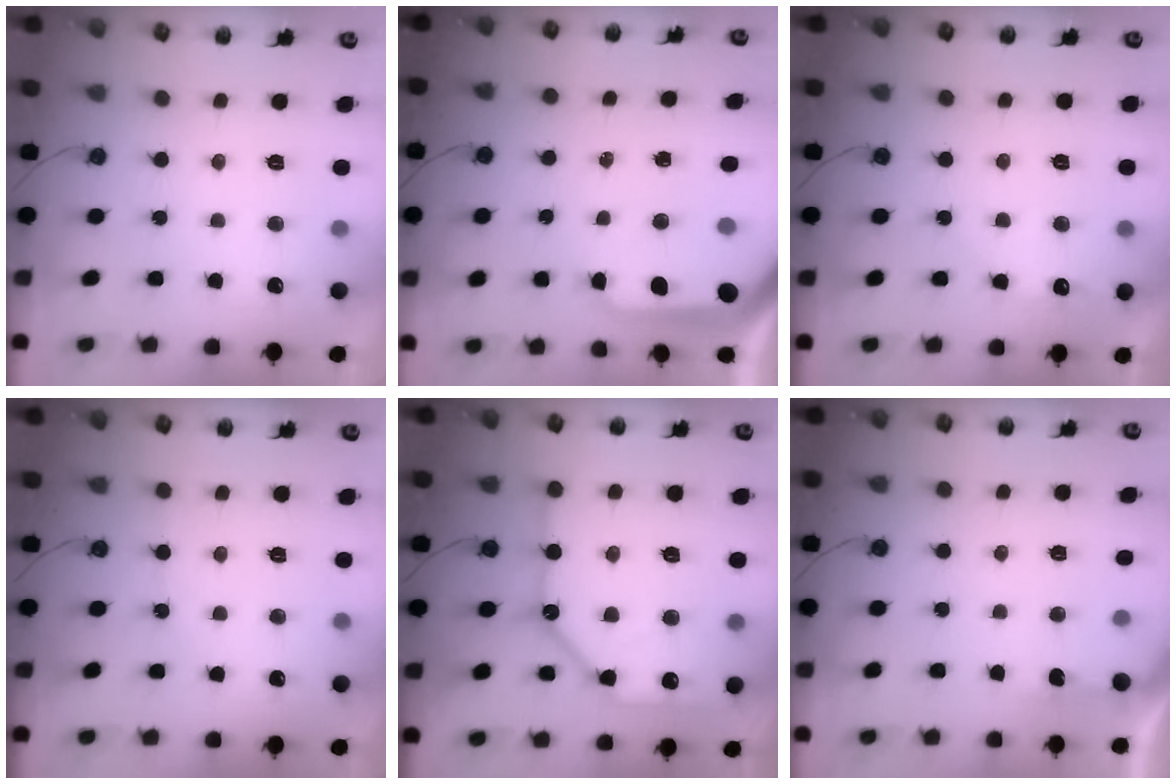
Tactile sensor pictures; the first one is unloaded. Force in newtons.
{"total": 13.0, "press": 12.9, "slide": 1.7}
{"total": 4.6, "press": 4.5, "slide": 0.5}
{"total": 2.3, "press": 2.3, "slide": 0.4}
{"total": 16.5, "press": 16.4, "slide": 1.9}
{"total": 2.9, "press": 2.9, "slide": 0.4}